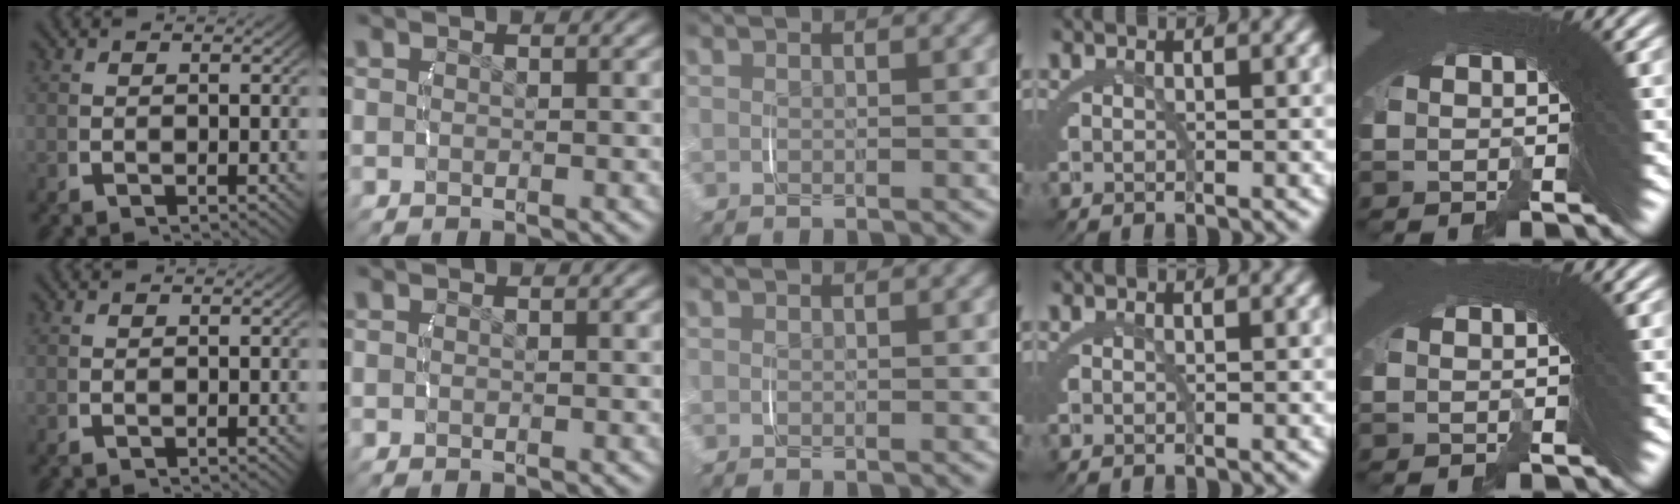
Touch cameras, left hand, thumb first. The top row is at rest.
{}